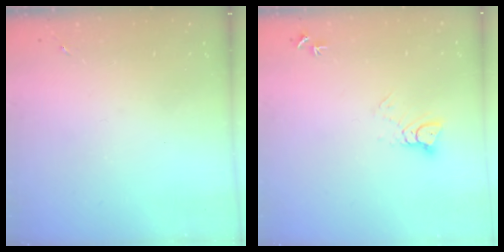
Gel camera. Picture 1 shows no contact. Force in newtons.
{"total": 4.7, "press": 4.7, "slide": 0.2}